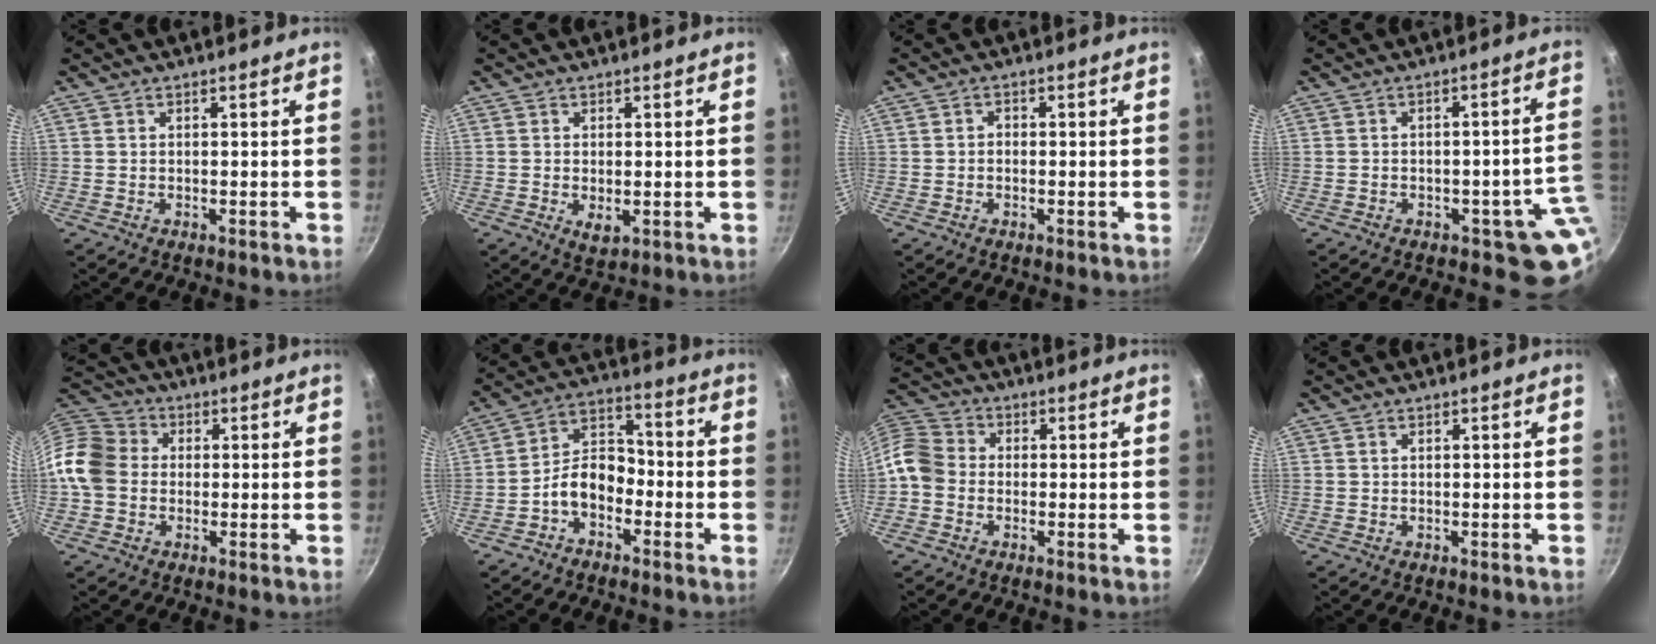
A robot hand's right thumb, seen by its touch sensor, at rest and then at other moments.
{"total": 3.1, "force": [-0.3, 1.8, 2.5], "torque": [-0.040, -0.010, -0.001]}
{"total": 1.1, "force": [-0.4, 0.9, 0.5], "torque": [-0.009, 0.006, -0.007]}
{"total": 7.6, "force": [-1.7, 4.4, 6.0], "torque": [-0.014, 0.022, -0.016]}
{"total": 10.7, "force": [-0.8, 9.0, 5.7], "torque": [-0.083, 0.021, -0.037]}
{"total": 8.3, "force": [-3.7, 5.5, 5.0], "torque": [-0.064, 0.053, -0.083]}
{"total": 7.5, "force": [-1.8, 6.2, 3.9], "torque": [-0.056, 0.024, -0.059]}
{"total": 0.0}